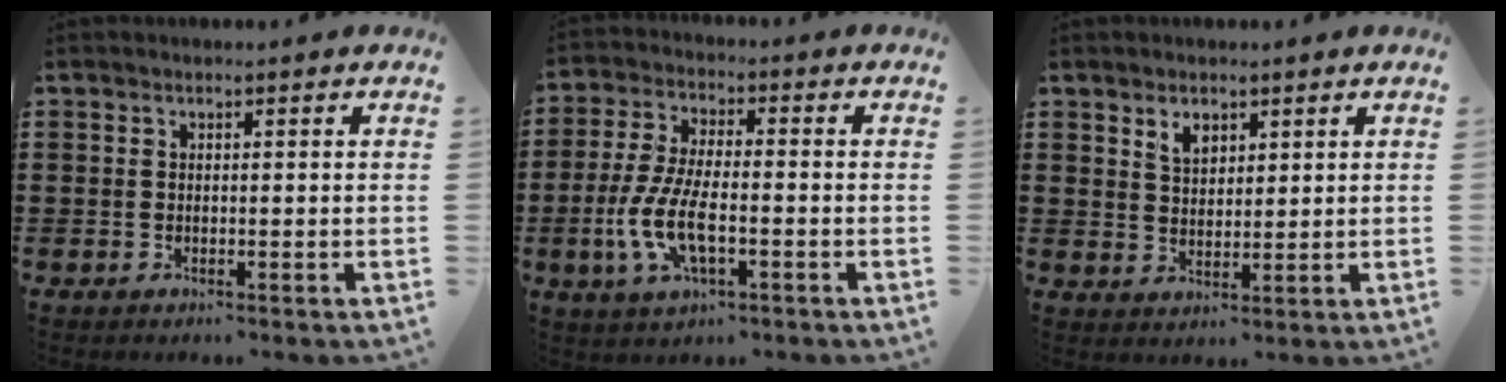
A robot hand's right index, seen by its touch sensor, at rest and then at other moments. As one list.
[{"total": 8.7, "force": [-2.7, 3.2, 7.6], "torque": [-0.175, -0.015, -0.052]}, {"total": 3.1, "force": [2.1, 1.8, 1.3], "torque": [-0.031, 0.006, 0.040]}]